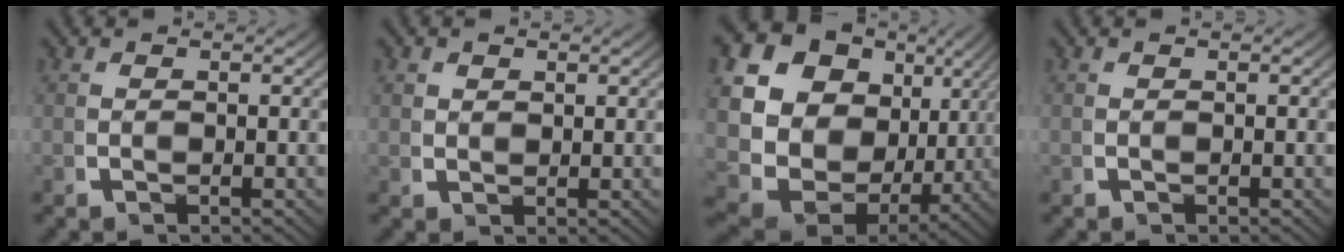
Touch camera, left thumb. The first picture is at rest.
{"total": 1.1, "force": [0.9, 0.6, 0.2], "torque": [0.010, 0.003, 0.020]}
{"total": 20.1, "force": [2.1, 15.7, 12.4], "torque": [-0.261, -0.024, 0.029]}
{"total": 0.0}